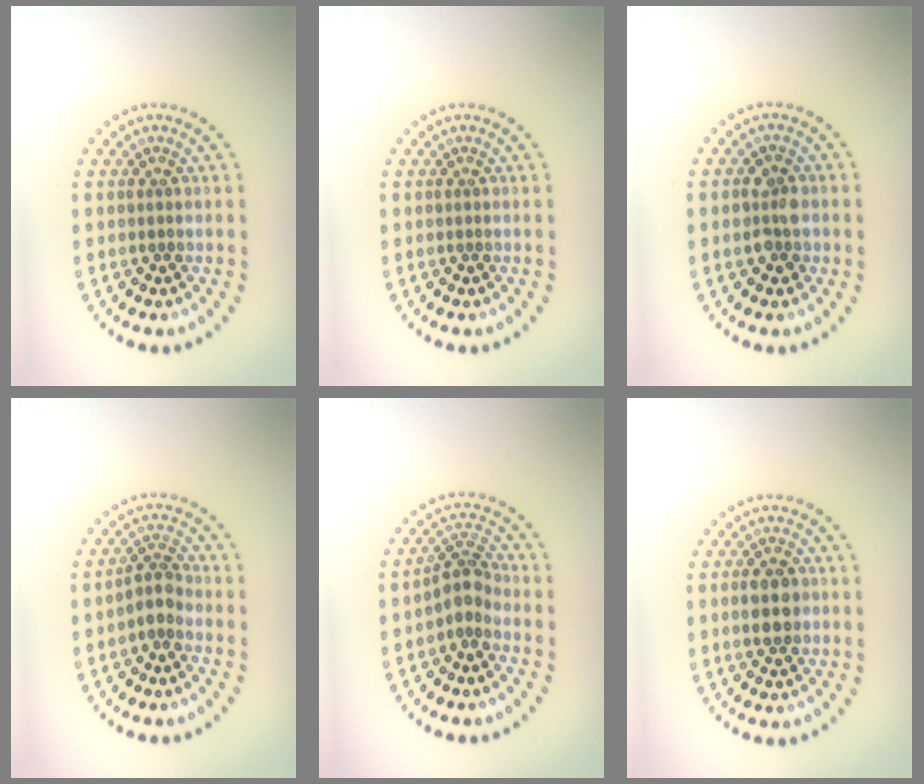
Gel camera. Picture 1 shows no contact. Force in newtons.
{"total": 0.0}
{"total": 2.6, "press": 2.5, "slide": 0.5}
{"total": 1.9, "press": 1.5, "slide": 1.2}
{"total": 2.6, "press": 2.0, "slide": 1.6}
{"total": 2.9, "press": 2.9, "slide": 0.0}